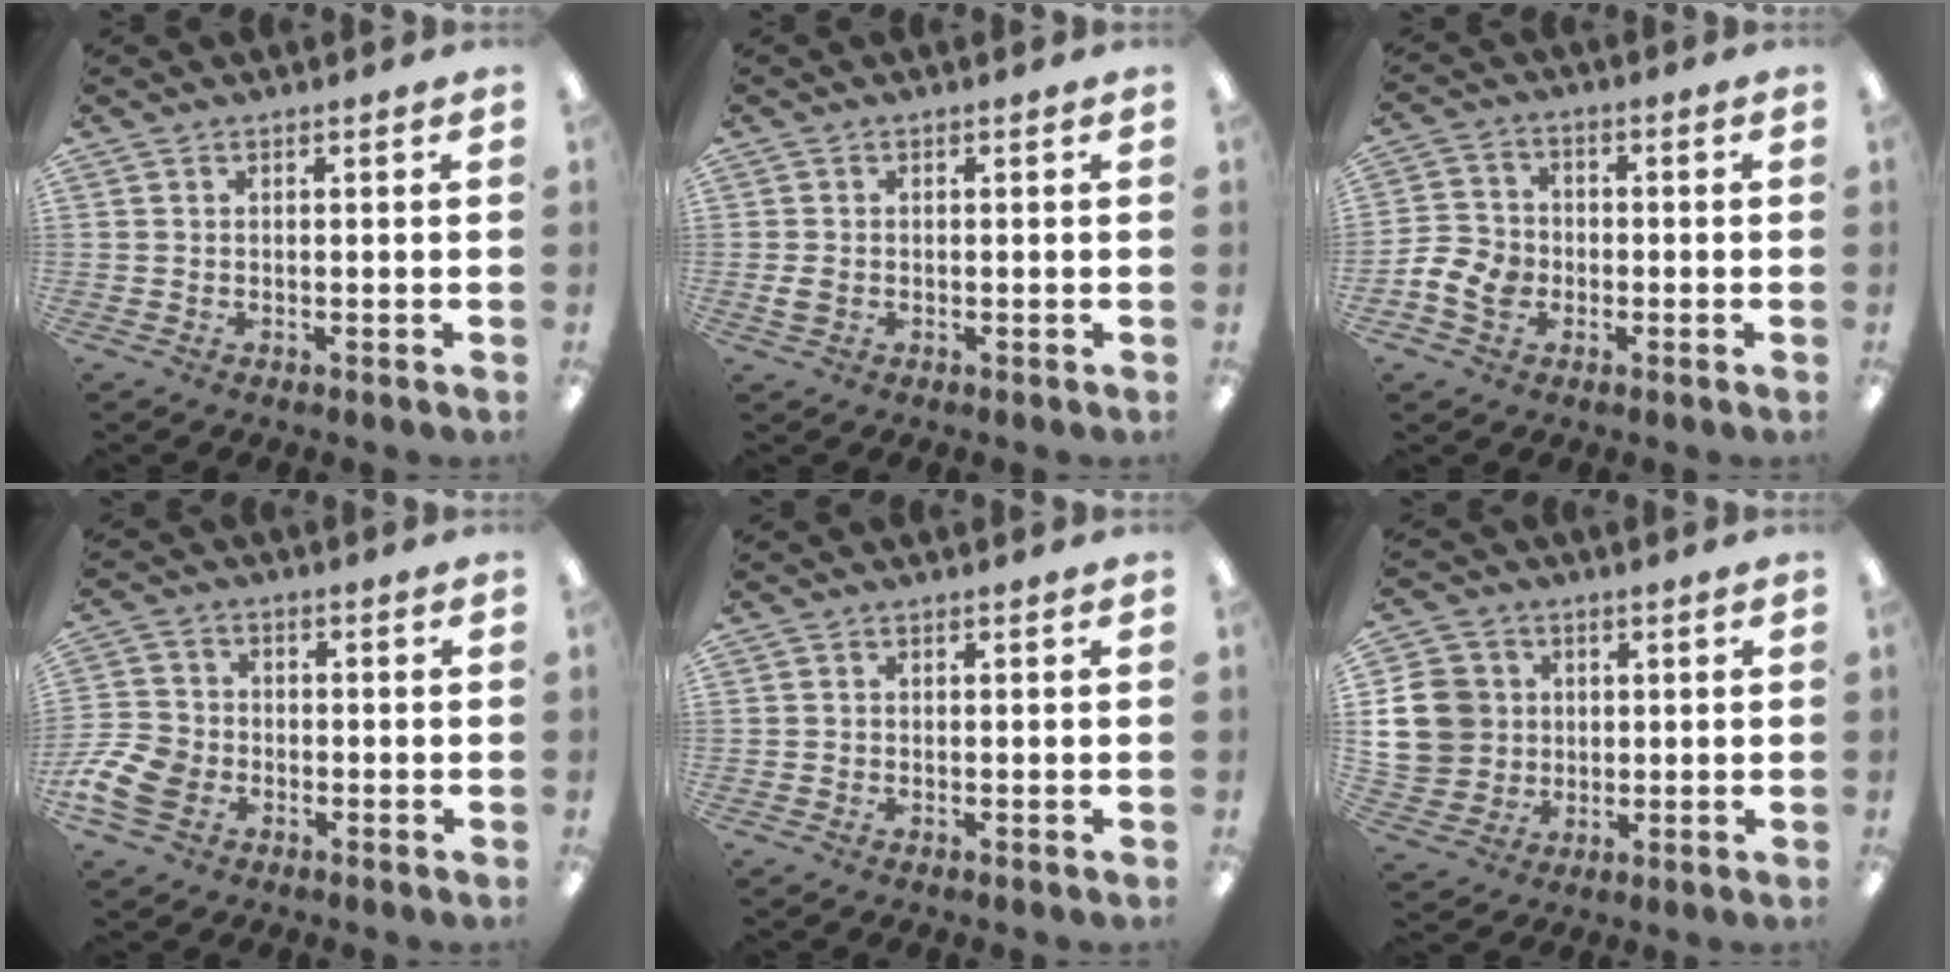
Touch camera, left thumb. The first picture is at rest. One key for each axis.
{"total": 2.0, "fx": -0.6, "fy": 1.4, "fz": 1.3, "tx": -0.029, "ty": -0.002, "tz": -0.011}
{"total": 7.3, "fx": -2.5, "fy": 6.0, "fz": 3.3, "tx": -0.076, "ty": 0.017, "tz": -0.044}
{"total": 10.1, "fx": -4.1, "fy": 7.5, "fz": 5.4, "tx": -0.133, "ty": 0.020, "tz": -0.075}
{"total": 0.6, "fx": -0.5, "fy": 0.3, "fz": 0.0, "tx": 0.001, "ty": -0.002, "tz": -0.010}
{"total": 12.6, "fx": 1.6, "fy": 11.6, "fz": 4.7, "tx": -0.108, "ty": 0.008, "tz": 0.037}